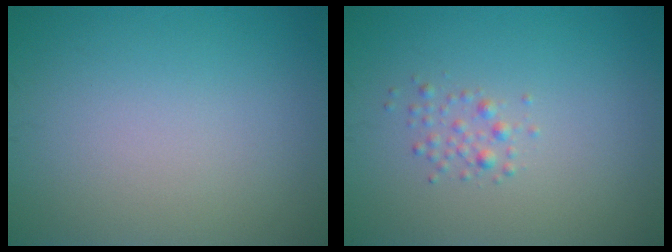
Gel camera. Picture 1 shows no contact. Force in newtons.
{"total": 1.2, "press": 1.2, "slide": 0.0}